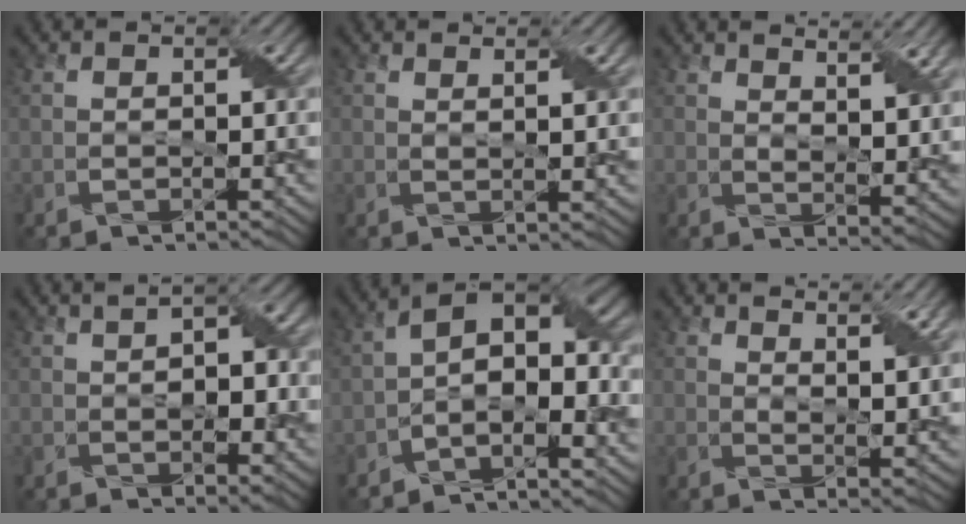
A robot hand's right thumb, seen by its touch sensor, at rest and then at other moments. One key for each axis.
{"total": 2.0, "fx": 1.1, "fy": 0.2, "fz": 1.6, "tx": -0.030, "ty": 0.002, "tz": 0.019}
{"total": 6.7, "fx": 4.7, "fy": 1.8, "fz": 4.4, "tx": -0.077, "ty": -0.006, "tz": 0.076}
{"total": 6.0, "fx": 0.9, "fy": 3.1, "fz": 5.0, "tx": -0.074, "ty": 0.001, "tz": 0.020}
{"total": 9.0, "fx": -2.8, "fy": 4.3, "fz": 7.4, "tx": -0.115, "ty": 0.003, "tz": -0.058}
{"total": 6.2, "fx": 4.5, "fy": 1.4, "fz": 4.1, "tx": -0.073, "ty": -0.008, "tz": 0.074}